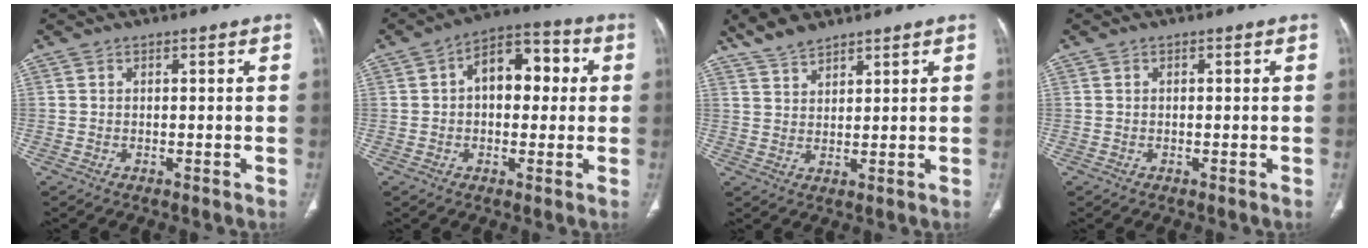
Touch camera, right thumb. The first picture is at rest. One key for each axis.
{"total": 11.2, "fx": 1.5, "fy": 6.9, "fz": 8.7, "tx": -0.094, "ty": 0.030, "tz": 0.015}
{"total": 5.0, "fx": 4.4, "fy": 1.7, "fz": 1.8, "tx": -0.029, "ty": -0.015, "tz": 0.089}
{"total": 0.0}